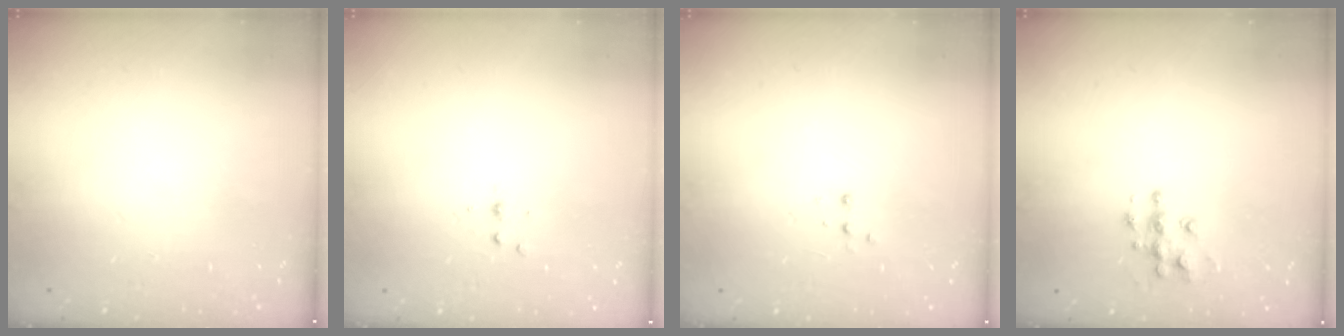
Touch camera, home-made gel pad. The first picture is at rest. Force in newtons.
{"total": 3.2, "press": 3.1, "slide": 0.4}
{"total": 3.0, "press": 2.9, "slide": 0.7}
{"total": 8.3, "press": 8.2, "slide": 0.5}